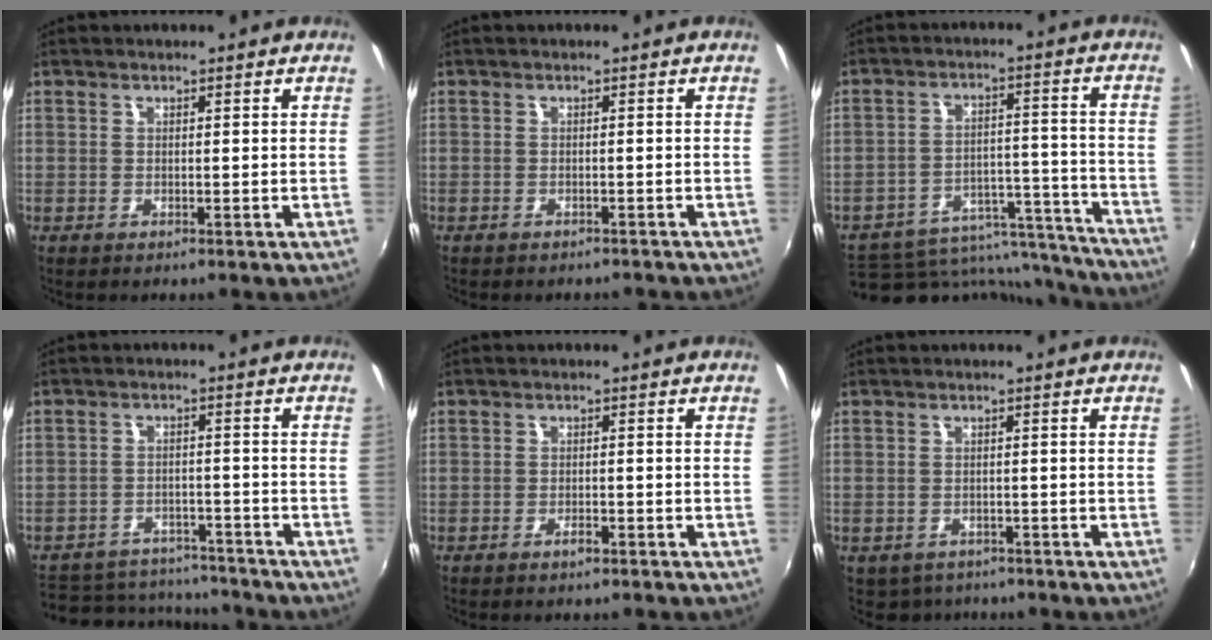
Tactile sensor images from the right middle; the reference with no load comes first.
{"total": 2.8, "force": [-2.5, 1.0, 0.8], "torque": [-0.018, -0.011, -0.032]}
{"total": 19.2, "force": [-17.2, 7.3, 4.4], "torque": [-0.075, 0.040, -0.218]}
{"total": 14.5, "force": [-12.4, 6.3, 4.3], "torque": [-0.111, 0.020, -0.164]}
{"total": 1.5, "force": [-1.2, 0.5, 0.7], "torque": [-0.014, 0.000, -0.021]}
{"total": 3.4, "force": [-2.5, 2.2, 0.4], "torque": [-0.017, -0.008, -0.034]}